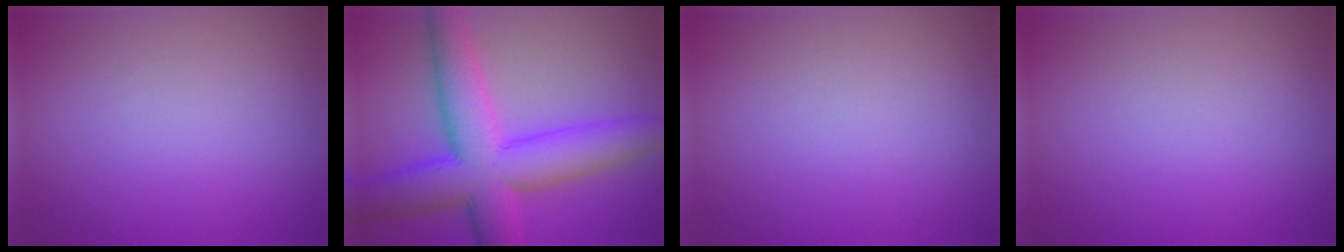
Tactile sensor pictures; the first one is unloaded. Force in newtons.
{"total": 9.9, "press": 9.9, "slide": 0.2}
{"total": 0.0}
{"total": 0.0}